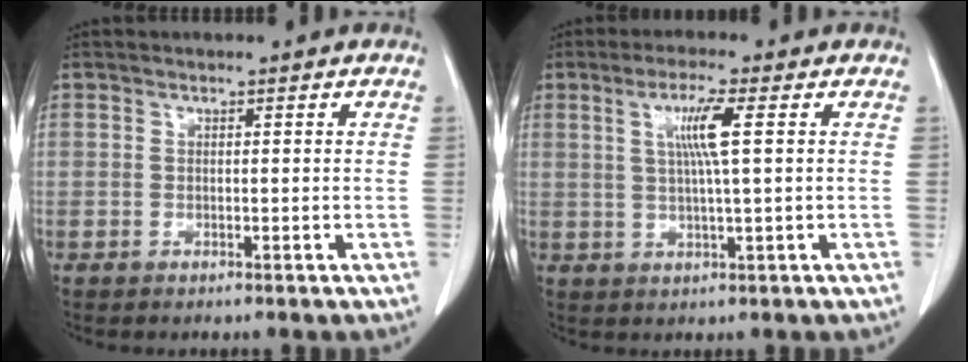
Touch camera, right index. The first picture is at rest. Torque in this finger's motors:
{"motor_torque": [0.87, 0.33, 0.36, 0.11]}